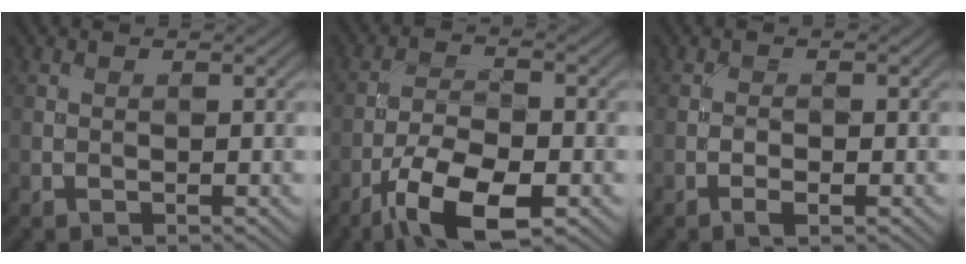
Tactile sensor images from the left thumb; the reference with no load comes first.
{"total": 9.4, "force": [-5.3, 3.3, 7.0], "torque": [-0.131, -0.004, -0.105]}
{"total": 1.4, "force": [-0.7, 0.4, 1.1], "torque": [-0.021, 0.001, -0.016]}